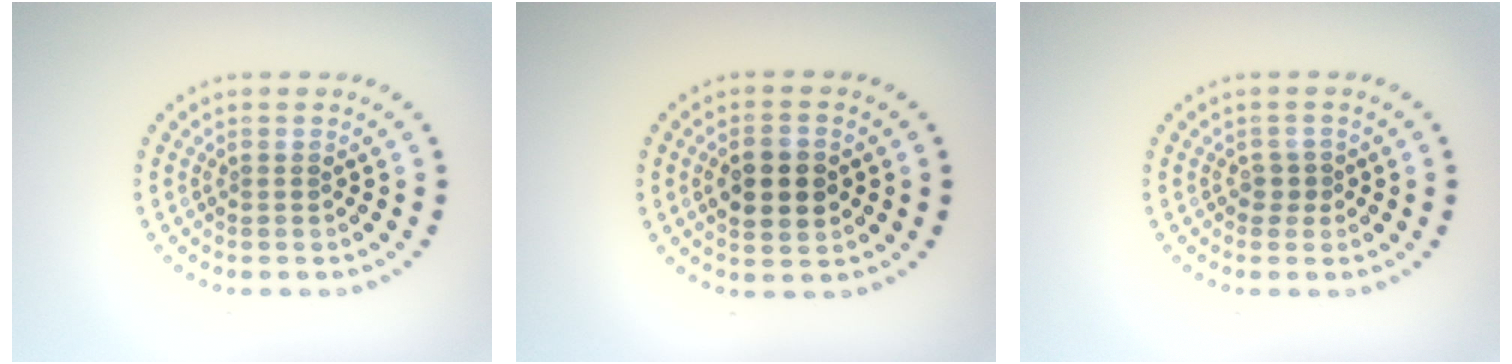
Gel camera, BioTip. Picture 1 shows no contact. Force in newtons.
{"total": 4.3, "press": 4.3, "slide": 0.2}
{"total": 0.9, "press": 0.6, "slide": 0.6}